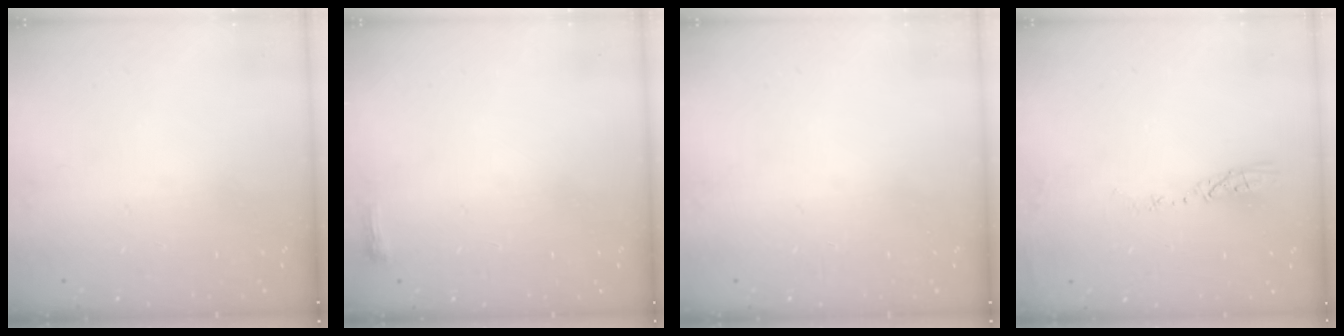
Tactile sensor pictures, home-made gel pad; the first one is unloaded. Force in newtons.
{"total": 2.6, "press": 2.5, "slide": 0.6}
{"total": 0.0}
{"total": 3.8, "press": 3.8, "slide": 0.3}